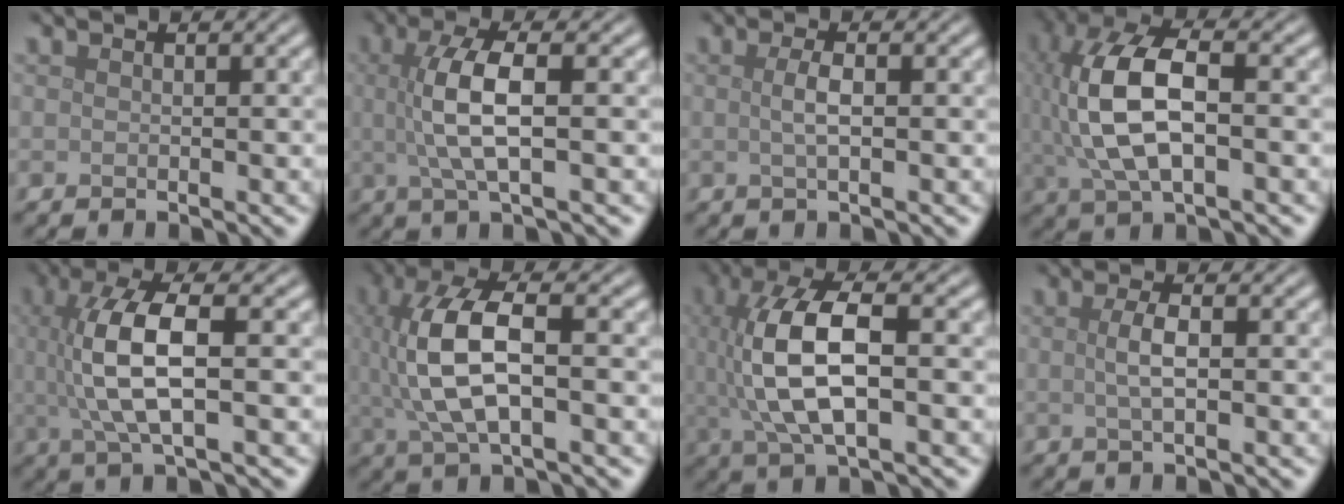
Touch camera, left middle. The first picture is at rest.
{"total": 5.4, "force": [0.4, 1.5, 5.1], "torque": [-0.107, 0.004, 0.009]}
{"total": 1.8, "force": [0.1, 0.5, 1.7], "torque": [-0.034, 0.005, 0.000]}
{"total": 9.9, "force": [0.4, 4.8, 8.6], "torque": [-0.199, 0.008, 0.008]}
{"total": 7.0, "force": [0.4, 2.3, 6.7], "torque": [-0.143, 0.003, 0.009]}
{"total": 8.4, "force": [0.4, 3.5, 7.6], "torque": [-0.170, 0.008, 0.006]}
{"total": 8.9, "force": [0.3, 3.6, 8.1], "torque": [-0.171, 0.009, 0.005]}
{"total": 2.2, "force": [0.2, 0.6, 2.1], "torque": [-0.041, 0.005, 0.001]}